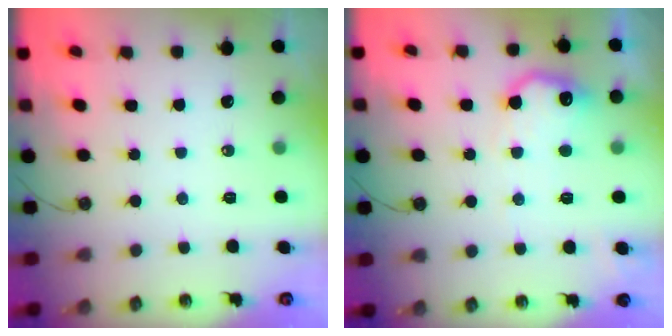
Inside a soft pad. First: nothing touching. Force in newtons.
{"total": 12.2, "press": 12.2, "slide": 0.3}